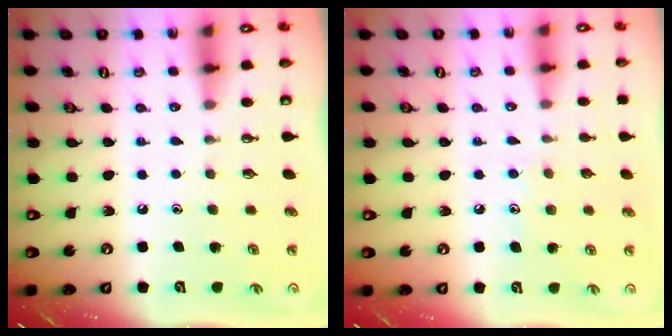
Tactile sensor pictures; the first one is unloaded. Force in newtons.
{"total": 6.5, "press": 6.5, "slide": 0.6}